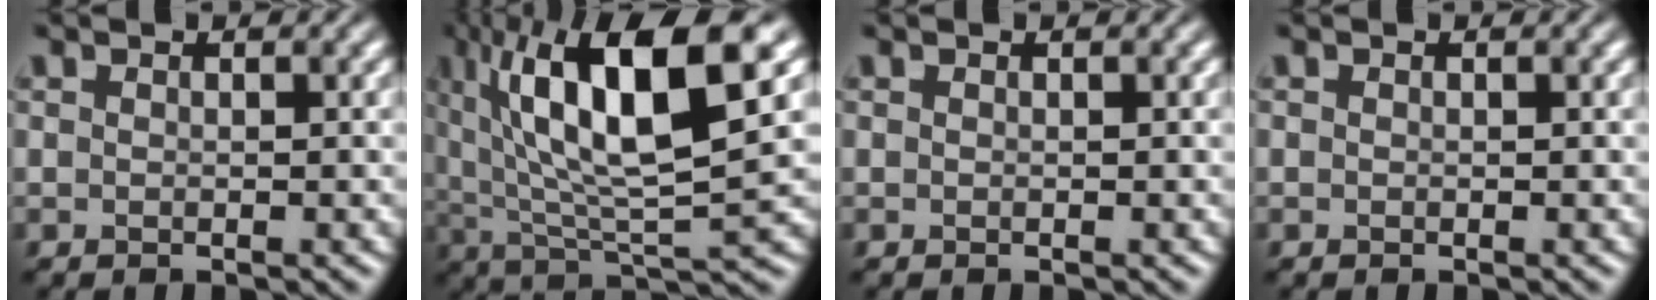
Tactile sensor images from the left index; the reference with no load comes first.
{"total": 13.0, "force": [5.0, 3.3, 11.6], "torque": [-0.199, 0.012, 0.090]}
{"total": 0.0}
{"total": 0.0}